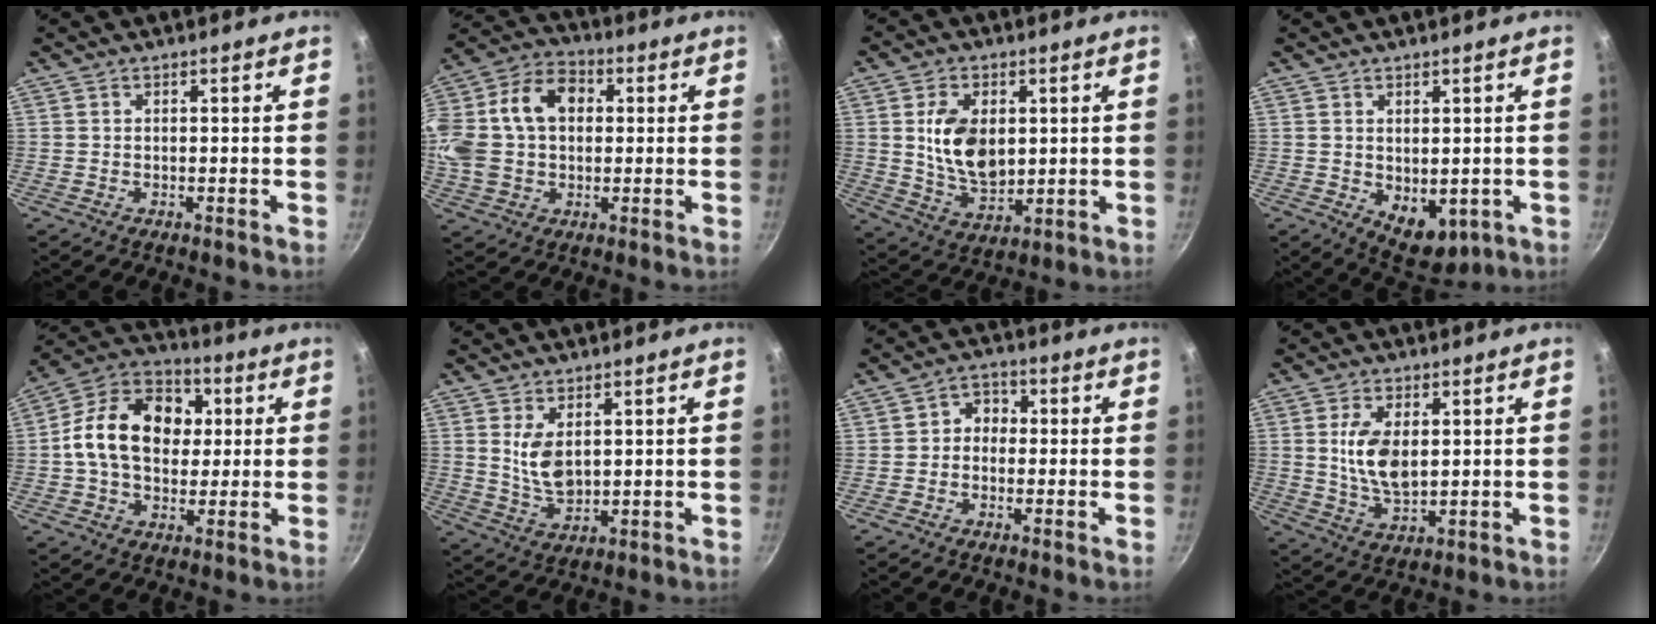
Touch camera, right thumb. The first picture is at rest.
{"total": 20.8, "force": [2.8, 15.1, 14.0], "torque": [-0.282, 0.044, 0.040]}
{"total": 11.8, "force": [1.8, 7.6, 8.9], "torque": [-0.141, -0.020, 0.042]}
{"total": 7.3, "force": [-0.6, 4.8, 5.5], "torque": [-0.053, -0.016, 0.011]}
{"total": 17.9, "force": [1.8, 13.1, 12.0], "torque": [-0.170, 0.024, 0.011]}
{"total": 6.8, "force": [1.8, 3.9, 5.3], "torque": [-0.090, -0.024, 0.044]}
{"total": 4.2, "force": [-0.3, 3.6, 2.2], "torque": [-0.009, 0.016, -0.018]}
{"total": 9.4, "force": [1.5, 5.1, 7.7], "torque": [-0.143, -0.013, 0.034]}